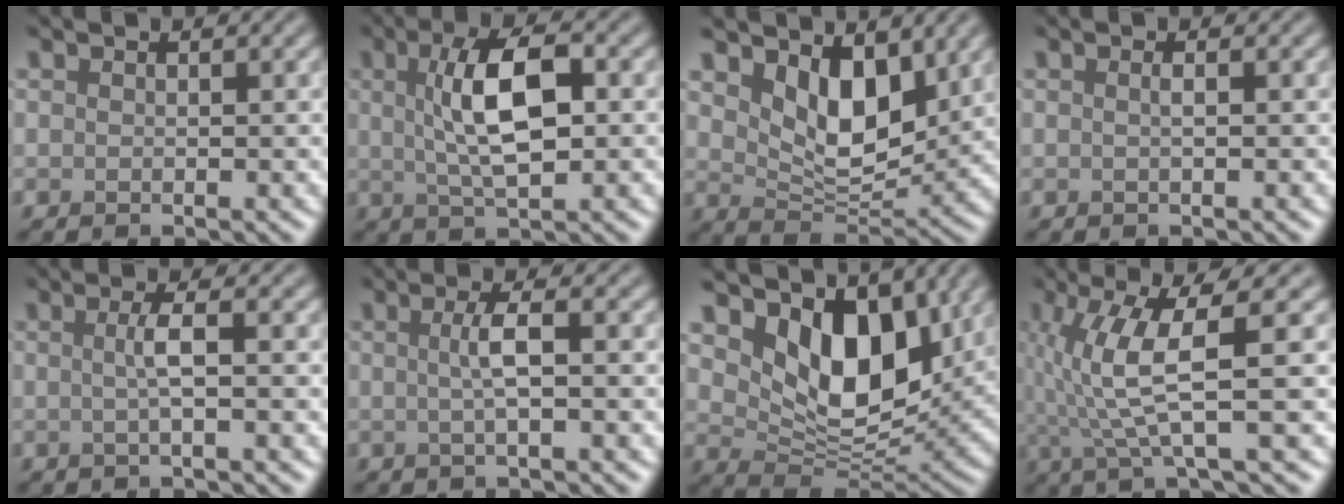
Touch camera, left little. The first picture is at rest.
{"total": 6.5, "force": [0.9, 2.4, 6.0], "torque": [-0.111, 0.010, 0.015]}
{"total": 5.8, "force": [2.6, 3.3, 4.0], "torque": [-0.080, -0.018, 0.043]}
{"total": 0.8, "force": [0.1, 0.2, 0.8], "torque": [-0.012, 0.002, -0.001]}
{"total": 2.2, "force": [0.0, 0.4, 2.2], "torque": [-0.042, 0.002, -0.002]}
{"total": 2.5, "force": [0.1, 0.5, 2.5], "torque": [-0.047, 0.005, -0.001]}
{"total": 8.8, "force": [3.4, 5.3, 6.1], "torque": [-0.104, -0.017, 0.055]}
{"total": 6.6, "force": [0.6, 1.2, 6.4], "torque": [-0.126, 0.007, 0.013]}